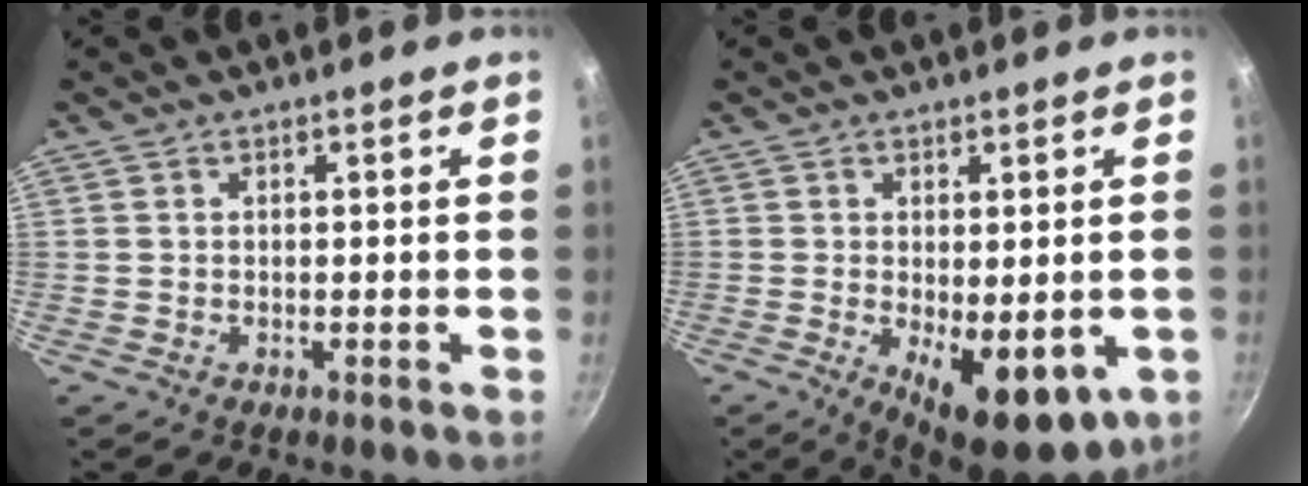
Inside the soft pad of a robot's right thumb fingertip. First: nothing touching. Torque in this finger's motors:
{"motor_torque": [-0.19, 0.90, -0.02, -0.18, 0.29]}